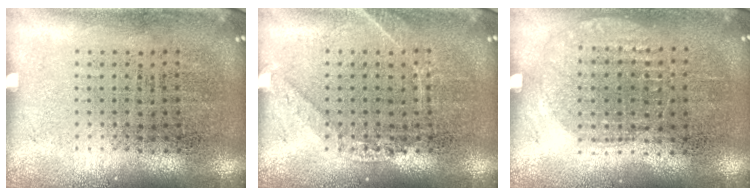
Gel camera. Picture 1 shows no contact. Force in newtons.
{"total": 1.4, "press": 1.3, "slide": 0.2}
{"total": 1.0, "press": 0.9, "slide": 0.4}